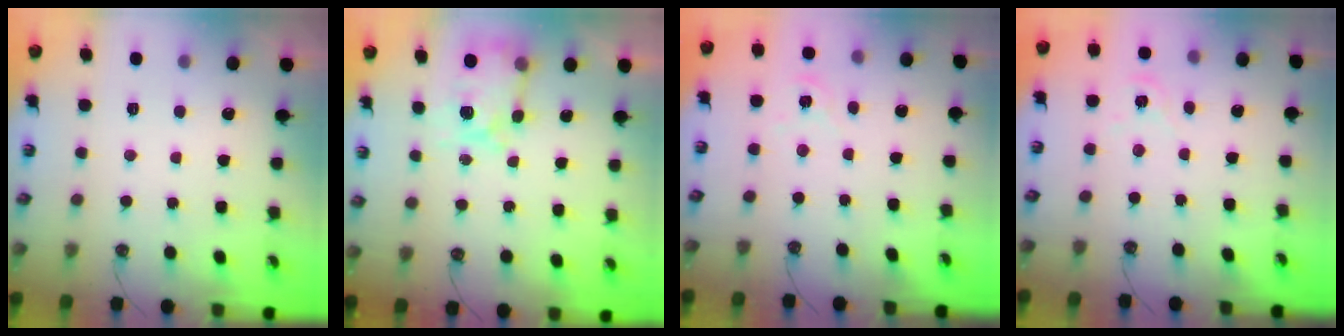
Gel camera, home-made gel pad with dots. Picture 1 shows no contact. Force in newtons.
{"total": 7.2, "press": 7.1, "slide": 0.6}
{"total": 1.8, "press": 1.8, "slide": 0.3}
{"total": 2.1, "press": 2.1, "slide": 0.2}